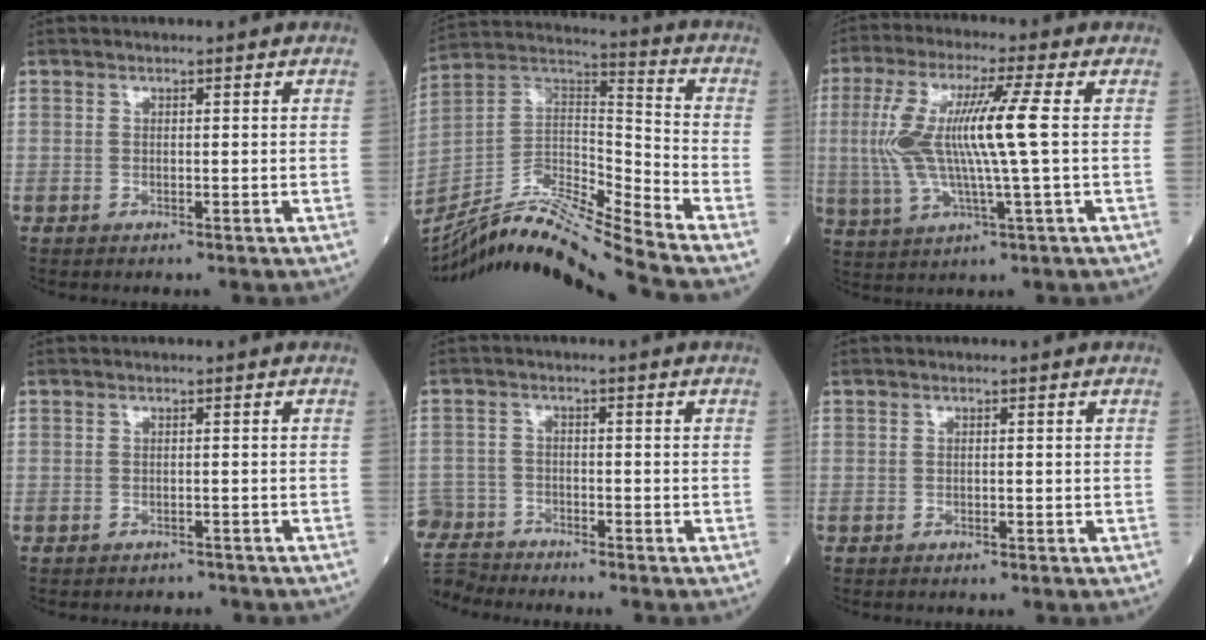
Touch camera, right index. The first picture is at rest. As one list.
[{"total": 19.1, "force": [-17.4, -2.2, 7.7], "torque": [-0.151, 0.019, -0.314]}, {"total": 12.4, "force": [0.9, 0.5, 12.4], "torque": [-0.266, 0.011, 0.015]}, {"total": 3.1, "force": [-2.8, 1.3, 0.2], "torque": [-0.005, 0.002, -0.033]}, {"total": 7.8, "force": [-7.5, 2.2, -0.2], "torque": [-0.008, 0.004, -0.150]}, {"total": 0.6, "force": [-0.3, 0.2, 0.5], "torque": [-0.010, -0.001, -0.005]}]